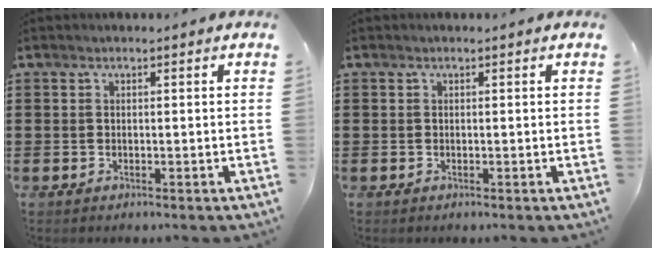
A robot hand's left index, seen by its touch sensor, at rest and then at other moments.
{"total": 0.0}